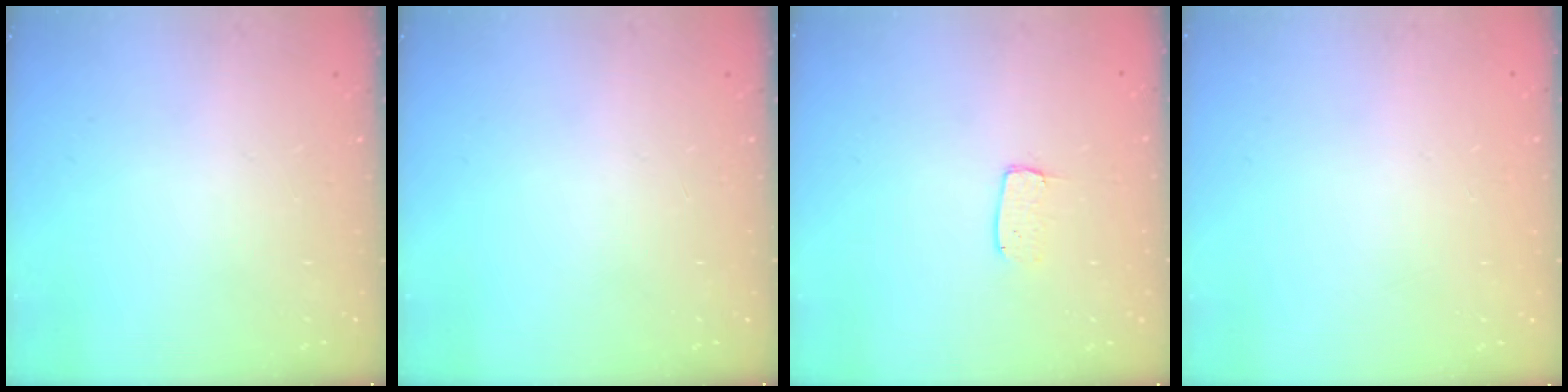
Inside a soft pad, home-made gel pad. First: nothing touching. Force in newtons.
{"total": 0.0}
{"total": 3.7, "press": 3.7, "slide": 0.3}
{"total": 0.0}